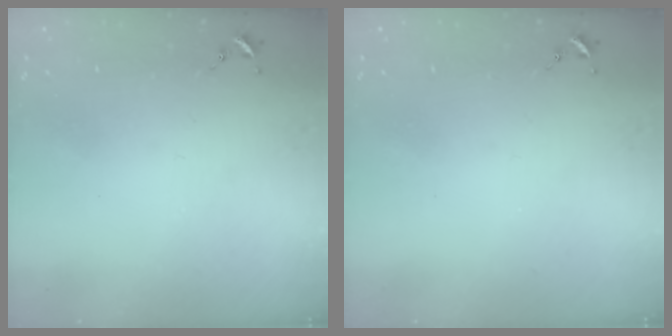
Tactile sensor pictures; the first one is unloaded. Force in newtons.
{"total": 0.0}